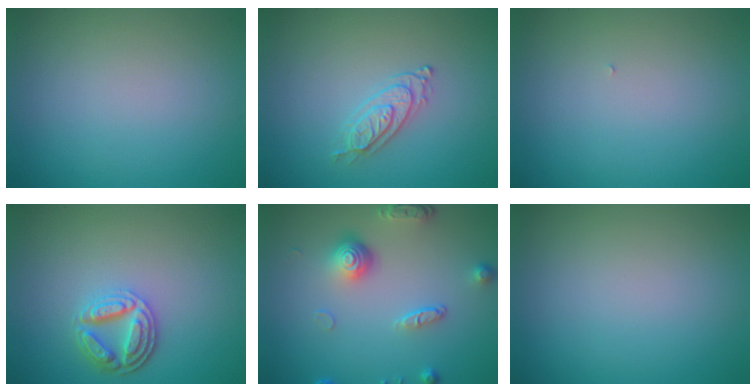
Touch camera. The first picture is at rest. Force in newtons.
{"total": 2.2, "press": 2.0, "slide": 0.7}
{"total": 0.0}
{"total": 3.8, "press": 3.2, "slide": 2.0}
{"total": 4.2, "press": 3.1, "slide": 2.9}
{"total": 0.0}